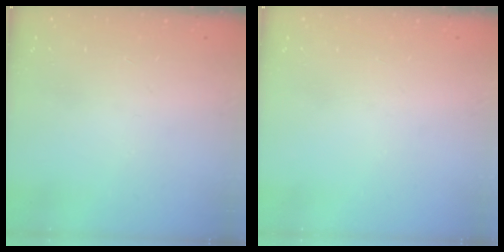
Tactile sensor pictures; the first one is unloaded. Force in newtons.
{"total": 0.0}